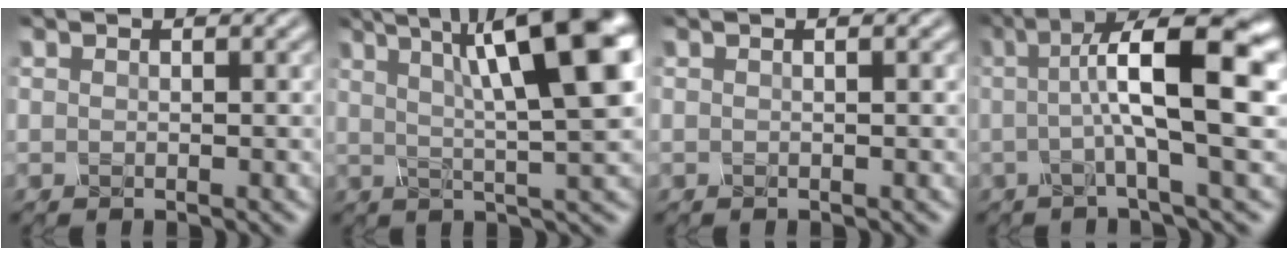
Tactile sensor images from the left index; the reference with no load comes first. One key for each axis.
{"total": 12.3, "fx": 4.0, "fy": 2.9, "fz": 11.3, "tx": -0.146, "ty": 0.012, "tz": 0.062}
{"total": 2.1, "fx": 0.7, "fy": 1.1, "fz": 1.6, "tx": -0.006, "ty": 0.005, "tz": -0.013}
{"total": 9.6, "fx": 0.8, "fy": 1.9, "fz": 9.4, "tx": -0.125, "ty": 0.017, "tz": 0.005}